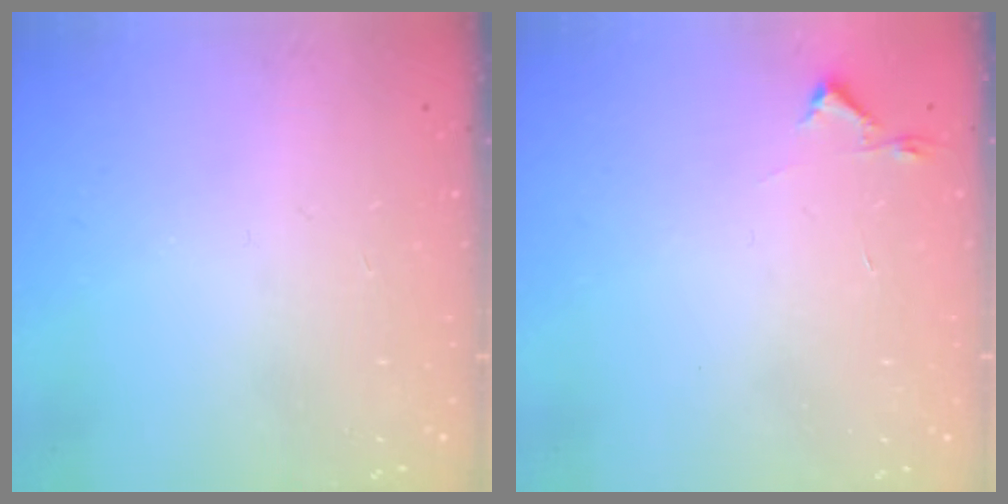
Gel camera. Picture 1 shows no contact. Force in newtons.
{"total": 2.7, "press": 2.6, "slide": 0.4}